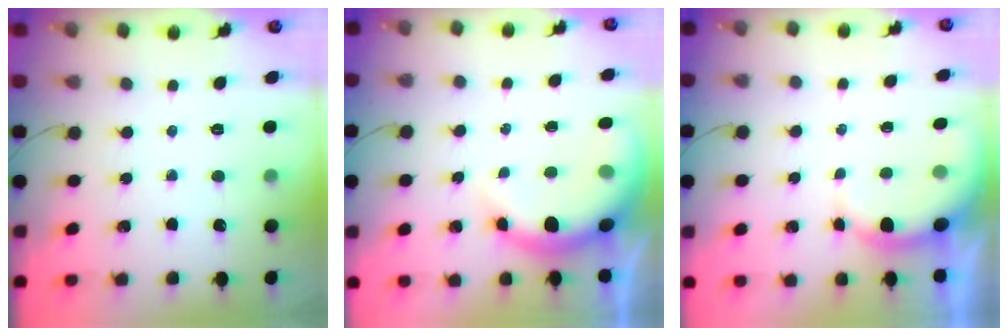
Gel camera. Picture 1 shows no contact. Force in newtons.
{"total": 7.2, "press": 7.0, "slide": 1.7}
{"total": 6.0, "press": 6.0, "slide": 0.3}